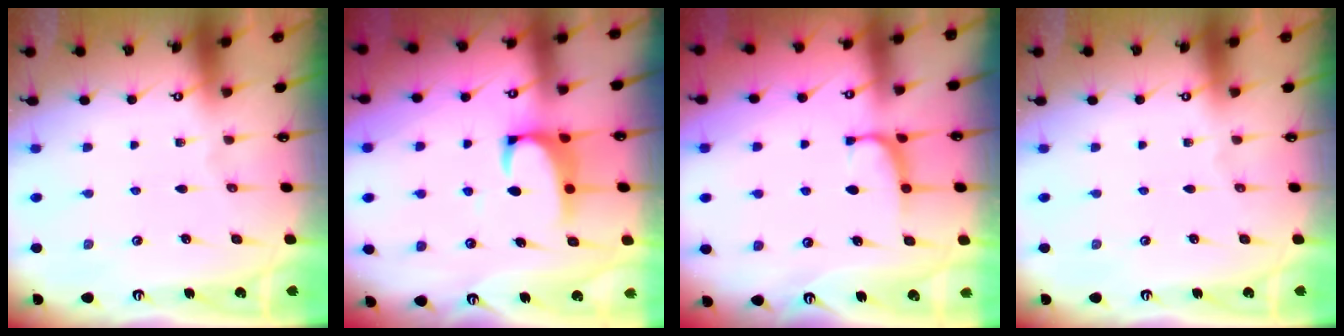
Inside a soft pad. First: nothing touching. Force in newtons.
{"total": 2.1, "press": 1.9, "slide": 1.0}
{"total": 0.6, "press": 0.1, "slide": 0.6}
{"total": 0.0}